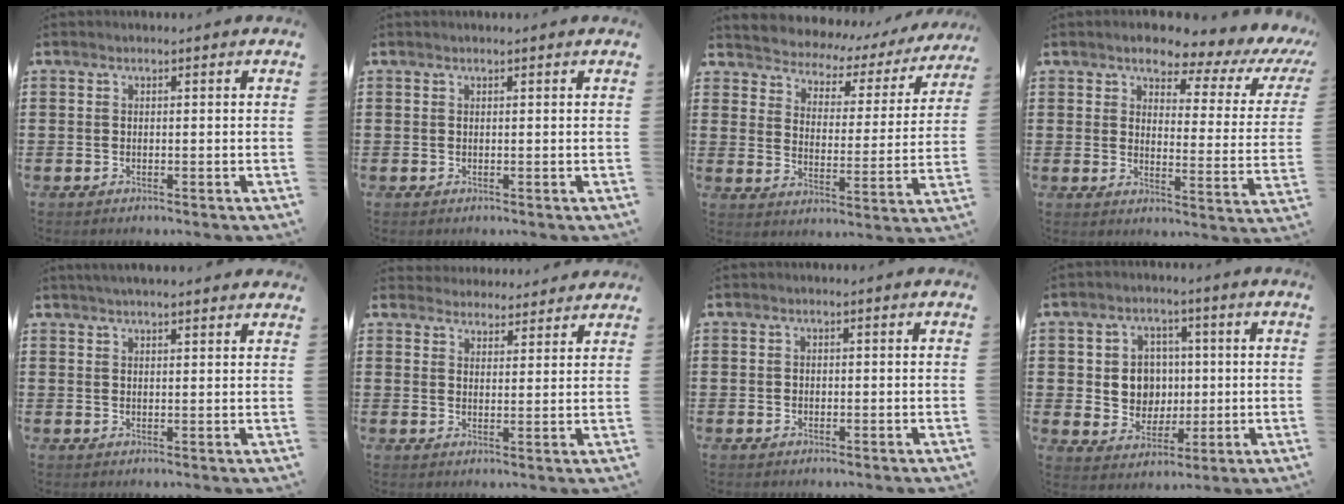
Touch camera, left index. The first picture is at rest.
{"total": 0.0}
{"total": 2.3, "force": [2.1, 0.9, -0.1], "torque": [-0.019, -0.028, 0.024]}
{"total": 4.5, "force": [3.8, 1.1, 2.2], "torque": [-0.043, -0.034, 0.050]}
{"total": 2.1, "force": [2.0, -0.1, 0.5], "torque": [-0.014, 0.000, 0.038]}
{"total": 3.4, "force": [3.3, 0.5, -0.4], "torque": [-0.006, -0.014, 0.062]}
{"total": 0.5, "force": [0.0, 0.5, 0.1], "torque": [-0.004, 0.004, 0.000]}
{"total": 6.5, "force": [0.8, 6.1, 2.3], "torque": [-0.055, 0.012, 0.013]}